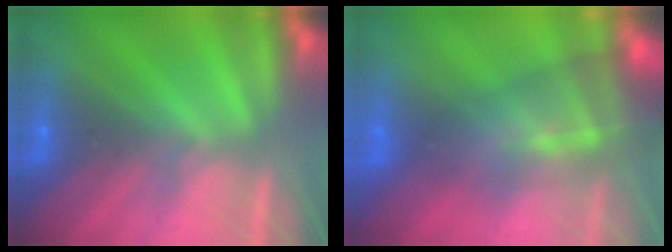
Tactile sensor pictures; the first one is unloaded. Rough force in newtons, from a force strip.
{"total": 9.2}